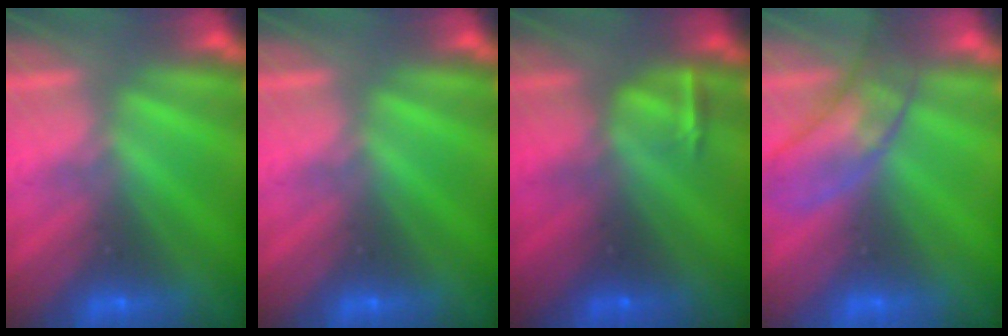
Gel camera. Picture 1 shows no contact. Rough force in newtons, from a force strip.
{"total": 0.0}
{"total": 2.9}
{"total": 2.9}